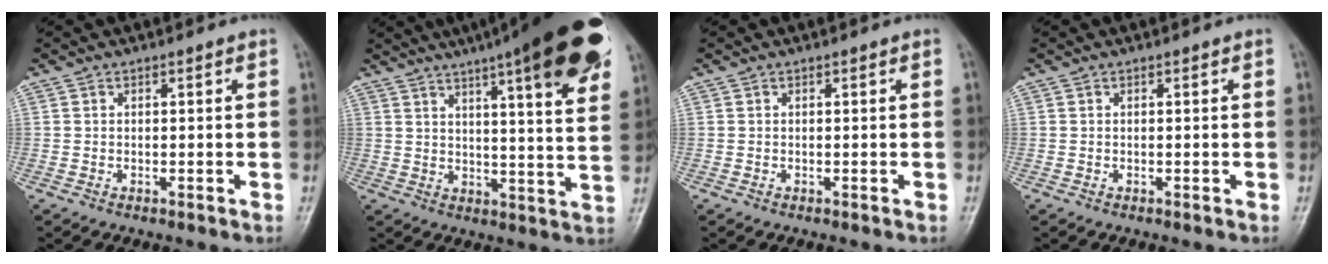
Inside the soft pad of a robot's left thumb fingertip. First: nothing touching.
{"total": 24.6, "force": [14.3, 4.7, 19.5], "torque": [-0.259, -0.025, 0.184]}
{"total": 0.0}
{"total": 0.0}